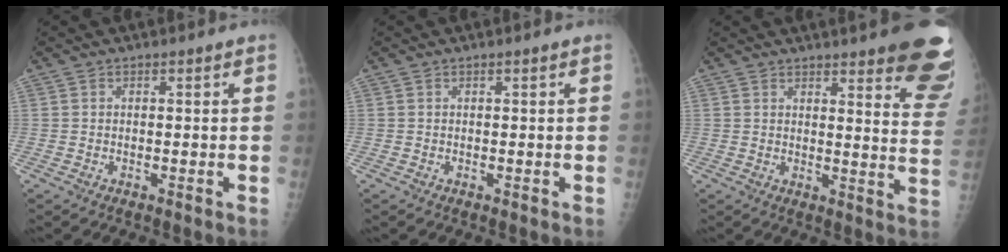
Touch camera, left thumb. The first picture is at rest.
{"total": 0.0}
{"total": 17.7, "force": [12.9, 3.6, 11.6], "torque": [-0.115, -0.077, 0.139]}